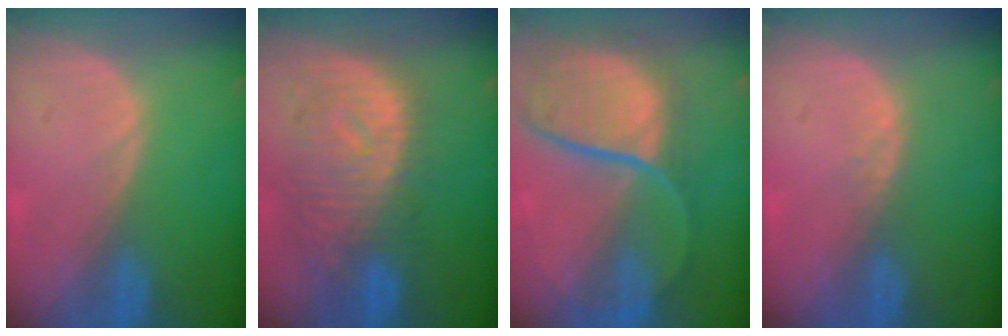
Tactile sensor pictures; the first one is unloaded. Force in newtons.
{"total": 10.9, "press": 9.8, "slide": 4.8}
{"total": 12.0, "press": 9.9, "slide": 6.7}
{"total": 1.1, "press": 0.8, "slide": 0.7}